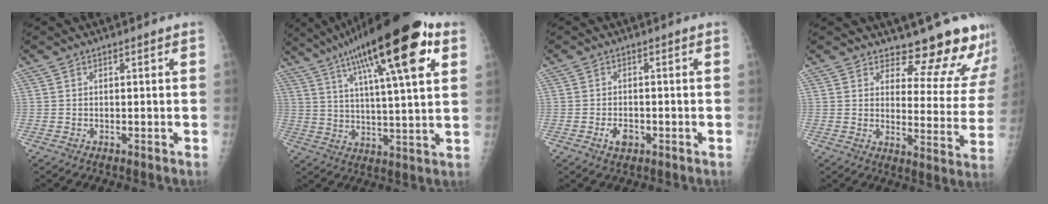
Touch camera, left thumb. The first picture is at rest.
{"total": 24.2, "force": [12.0, 5.7, 20.3], "torque": [-0.316, -0.006, 0.189]}
{"total": 2.8, "force": [-1.2, 1.8, 1.8], "torque": [-0.025, 0.003, -0.018]}
{"total": 15.3, "force": [14.2, 4.4, 3.8], "torque": [0.004, -0.135, 0.160]}